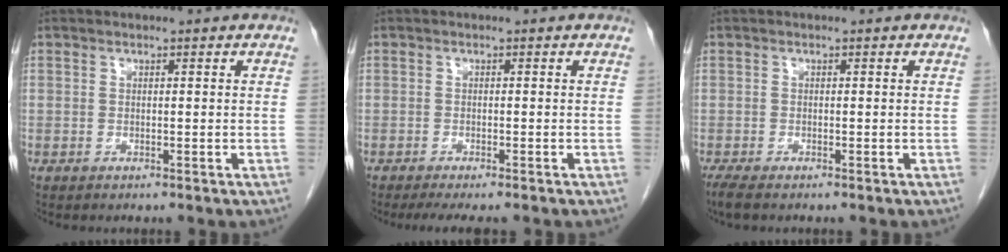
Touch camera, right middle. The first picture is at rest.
{"total": 5.2, "force": [-4.2, 0.9, 2.8], "torque": [-0.033, -0.009, -0.062]}
{"total": 2.0, "force": [-1.6, 0.3, 1.2], "torque": [-0.028, -0.009, -0.028]}